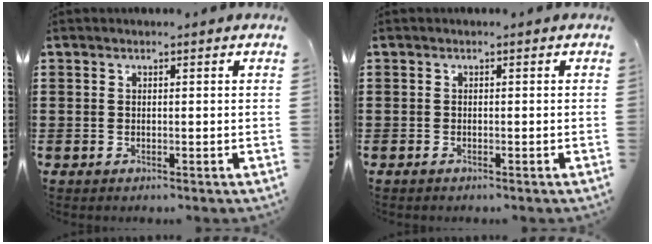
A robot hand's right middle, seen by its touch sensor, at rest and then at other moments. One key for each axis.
{"total": 0.0}